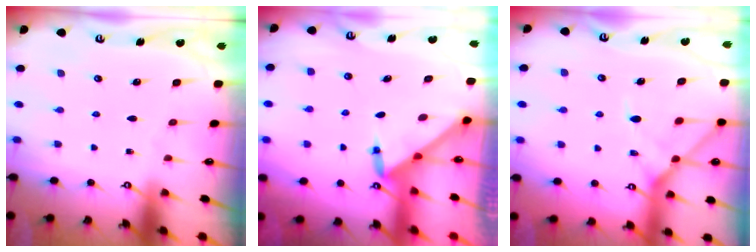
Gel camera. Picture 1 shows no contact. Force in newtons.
{"total": 3.2, "press": 3.2, "slide": 0.3}
{"total": 13.2, "press": 13.2, "slide": 1.2}